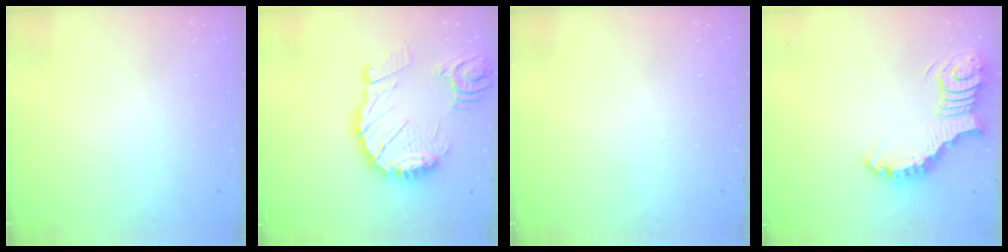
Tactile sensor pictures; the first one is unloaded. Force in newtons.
{"total": 17.6, "press": 17.5, "slide": 2.2}
{"total": 0.0}
{"total": 3.5, "press": 3.5, "slide": 0.3}